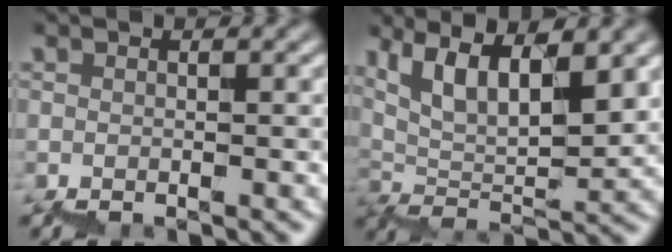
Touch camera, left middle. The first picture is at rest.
{"total": 7.0, "force": [5.1, 1.8, 4.4], "torque": [-0.077, 0.008, 0.104]}